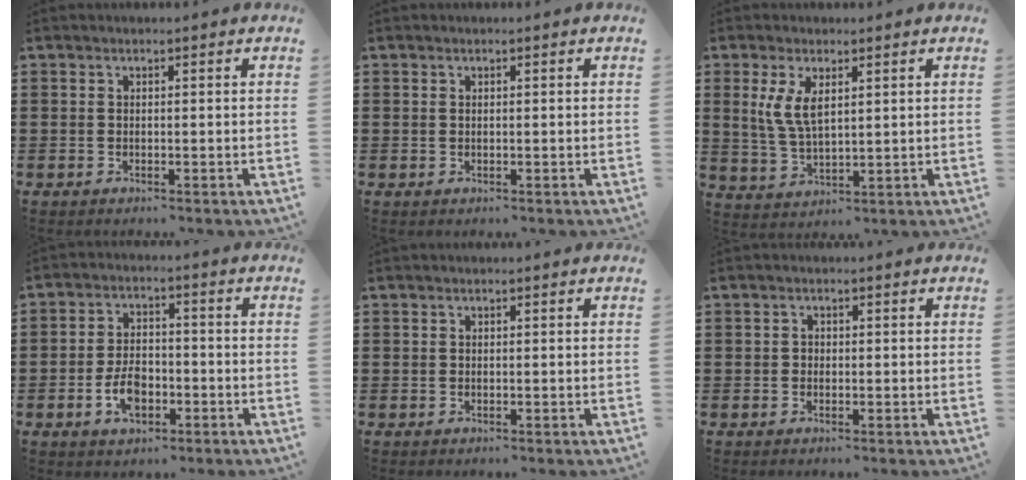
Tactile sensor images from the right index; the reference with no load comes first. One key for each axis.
{"total": 0.0}
{"total": 5.6, "fx": 1.9, "fy": 2.5, "fz": 4.6, "tx": -0.105, "ty": 0.003, "tz": 0.031}
{"total": 5.7, "fx": -2.2, "fy": 3.2, "fz": 4.1, "tx": -0.092, "ty": 0.003, "tz": -0.043}
{"total": 0.0}
{"total": 0.7, "fx": -0.1, "fy": 0.7, "fz": 0.2, "tx": -0.007, "ty": 0.002, "tz": -0.003}